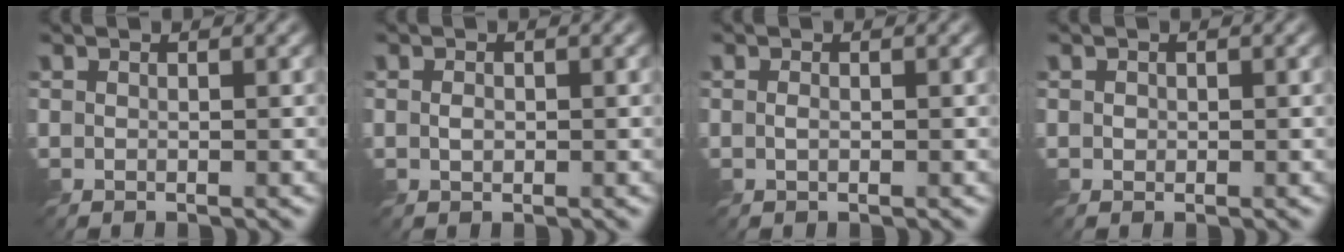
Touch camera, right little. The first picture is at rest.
{"total": 0.9, "force": [-0.3, 0.6, 0.5], "torque": [-0.011, -0.003, -0.006]}
{"total": 0.6, "force": [-0.3, 0.3, 0.4], "torque": [-0.009, -0.001, -0.007]}
{"total": 0.7, "force": [0.1, 0.7, 0.1], "torque": [-0.002, -0.002, 0.001]}